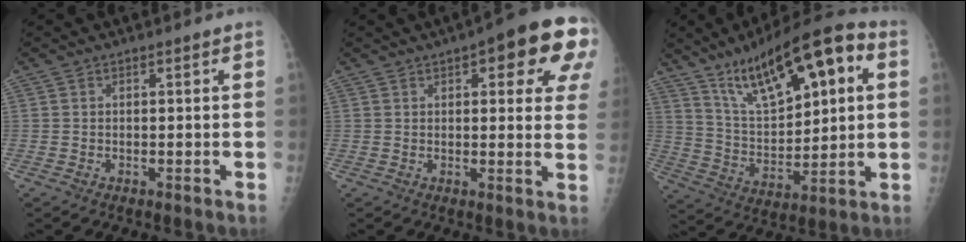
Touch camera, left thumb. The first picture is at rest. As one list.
[{"total": 16.1, "force": [7.1, 5.6, 13.3], "torque": [-0.132, -0.011, 0.076]}, {"total": 21.8, "force": [9.5, 8.5, 17.6], "torque": [-0.247, -0.010, 0.168]}]